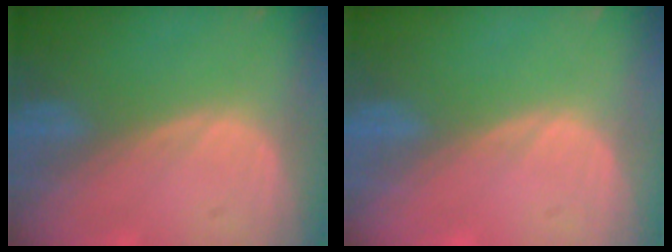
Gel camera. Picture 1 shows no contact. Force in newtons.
{"total": 0.0}